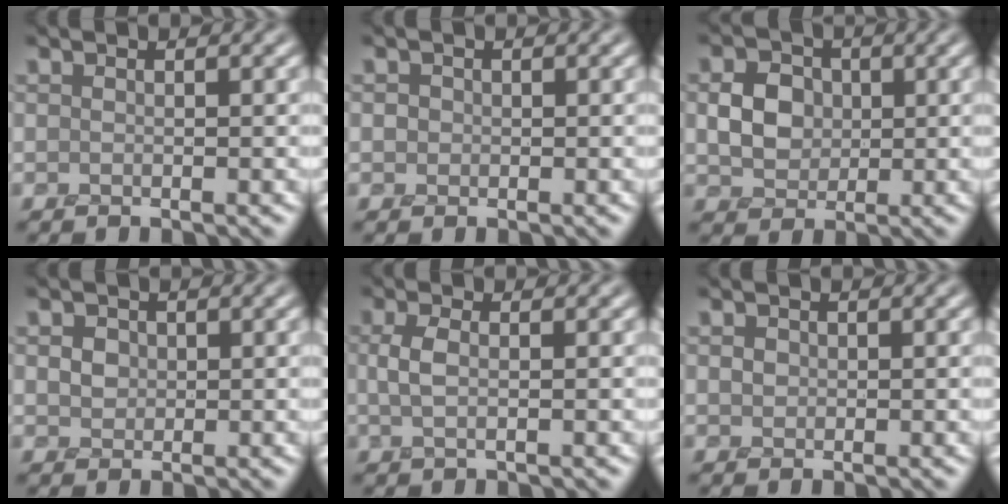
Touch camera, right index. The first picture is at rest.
{"total": 0.8, "force": [-0.2, 0.8, 0.0], "torque": [0.001, -0.003, -0.005]}
{"total": 3.4, "force": [0.0, 2.8, 1.9], "torque": [-0.037, -0.002, -0.001]}
{"total": 2.1, "force": [0.5, 1.8, 1.1], "torque": [-0.019, 0.007, 0.006]}
{"total": 1.1, "force": [0.0, 0.4, 1.0], "torque": [-0.030, 0.000, 0.000]}
{"total": 0.8, "force": [0.0, 0.8, 0.2], "torque": [-0.004, -0.004, 0.001]}